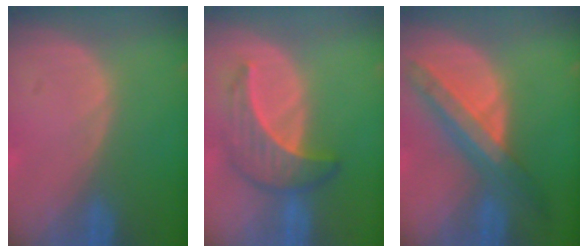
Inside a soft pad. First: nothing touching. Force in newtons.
{"total": 6.4, "press": 6.2, "slide": 1.4}
{"total": 8.6, "press": 7.5, "slide": 4.2}